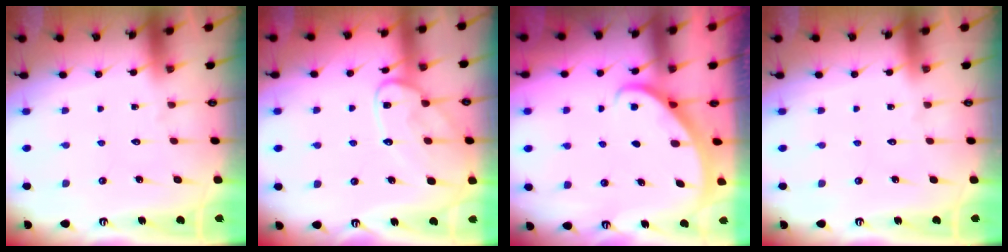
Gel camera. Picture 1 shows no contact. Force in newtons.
{"total": 12.4, "press": 12.4, "slide": 1.0}
{"total": 2.4, "press": 2.4, "slide": 0.2}
{"total": 0.0}